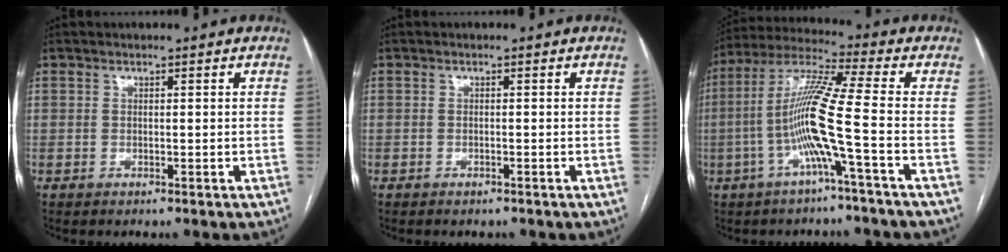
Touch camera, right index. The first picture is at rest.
{"total": 0.7, "force": [-0.6, 0.3, 0.2], "torque": [-0.010, -0.001, -0.007]}
{"total": 11.4, "force": [-3.2, -1.4, 10.9], "torque": [-0.222, 0.007, -0.069]}